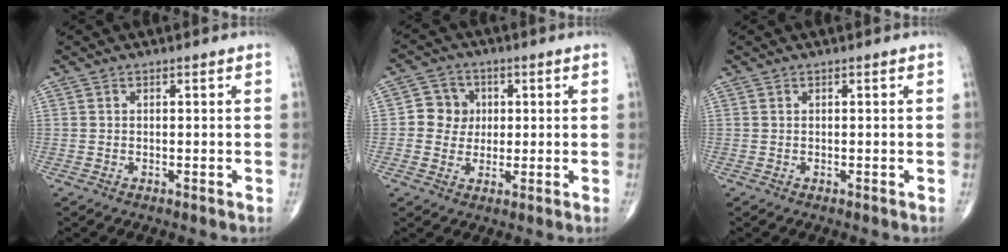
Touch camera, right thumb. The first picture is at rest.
{"total": 6.0, "force": [0.6, 5.7, 1.9], "torque": [0.004, 0.008, 0.002]}
{"total": 0.0}